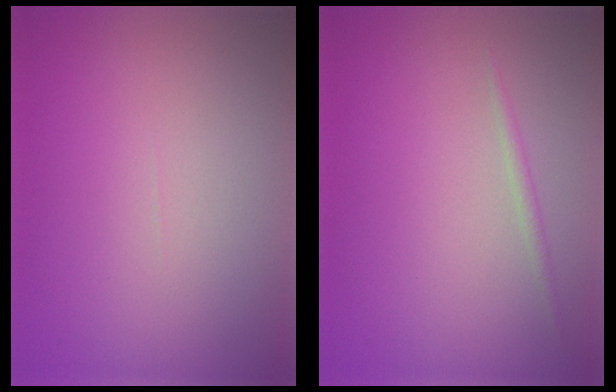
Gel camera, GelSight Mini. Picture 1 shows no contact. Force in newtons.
{"total": 0.7, "press": 0.7, "slide": 0.1}